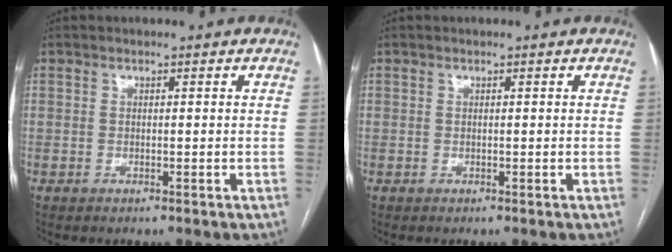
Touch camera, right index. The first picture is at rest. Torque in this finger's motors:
{"motor_torque": [0.05, 0.05, -0.20, -0.07]}